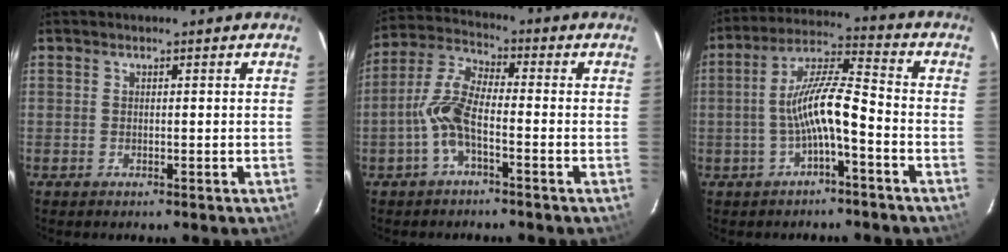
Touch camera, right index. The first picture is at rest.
{"total": 8.0, "force": [-2.8, 2.7, 7.0], "torque": [-0.158, 0.012, -0.061]}
{"total": 9.4, "force": [-3.0, 1.5, 8.8], "torque": [-0.181, 0.018, -0.054]}